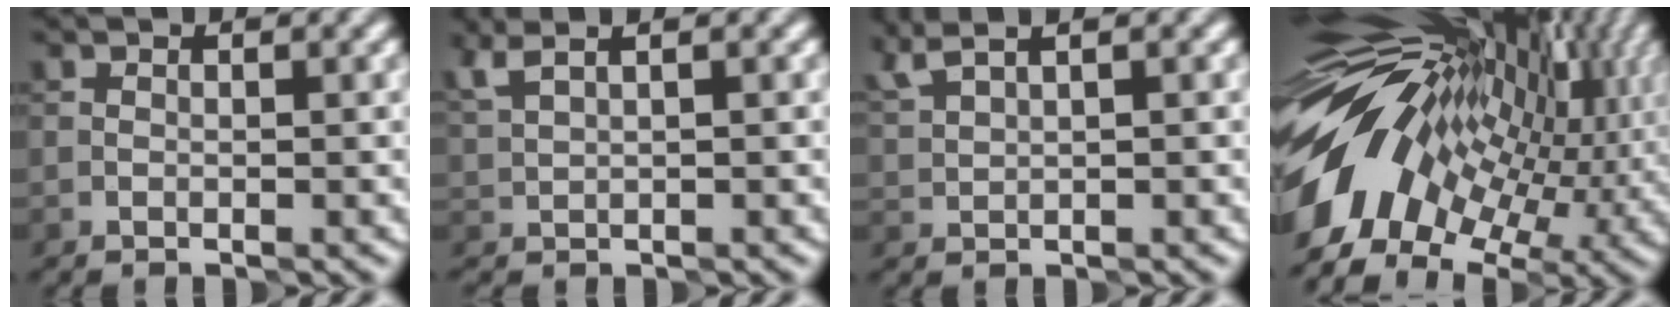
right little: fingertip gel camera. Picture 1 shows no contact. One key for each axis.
{"total": 2.0, "fx": 1.5, "fy": 0.5, "fz": 1.2, "tx": -0.020, "ty": 0.008, "tz": 0.037}
{"total": 2.9, "fx": 2.4, "fy": 0.8, "fz": 1.5, "tx": -0.028, "ty": 0.019, "tz": 0.043}
{"total": 15.1, "fx": 1.1, "fy": 8.7, "fz": 12.3, "tx": -0.241, "ty": 0.029, "tz": 0.012}